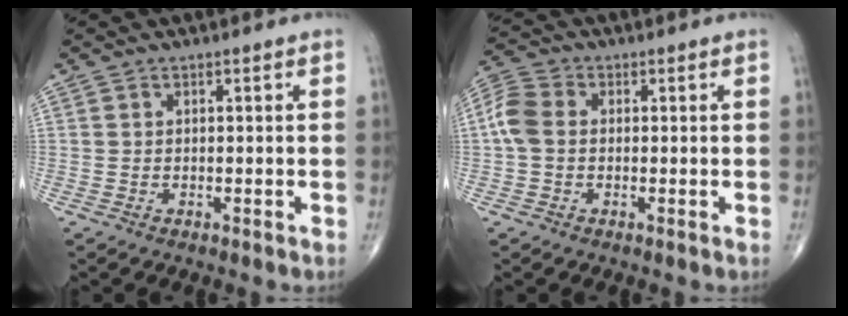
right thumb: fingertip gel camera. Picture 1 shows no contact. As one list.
[{"total": 6.0, "force": [-0.2, 4.3, 4.1], "torque": [-0.091, 0.015, -0.015]}]